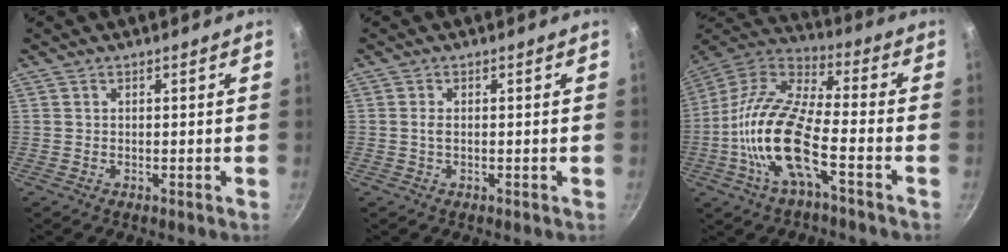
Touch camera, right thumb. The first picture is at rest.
{"total": 1.1, "force": [0.0, 0.6, 0.9], "torque": [-0.019, 0.001, -0.001]}
{"total": 17.2, "force": [-5.5, 5.8, 15.2], "torque": [-0.298, 0.038, -0.122]}